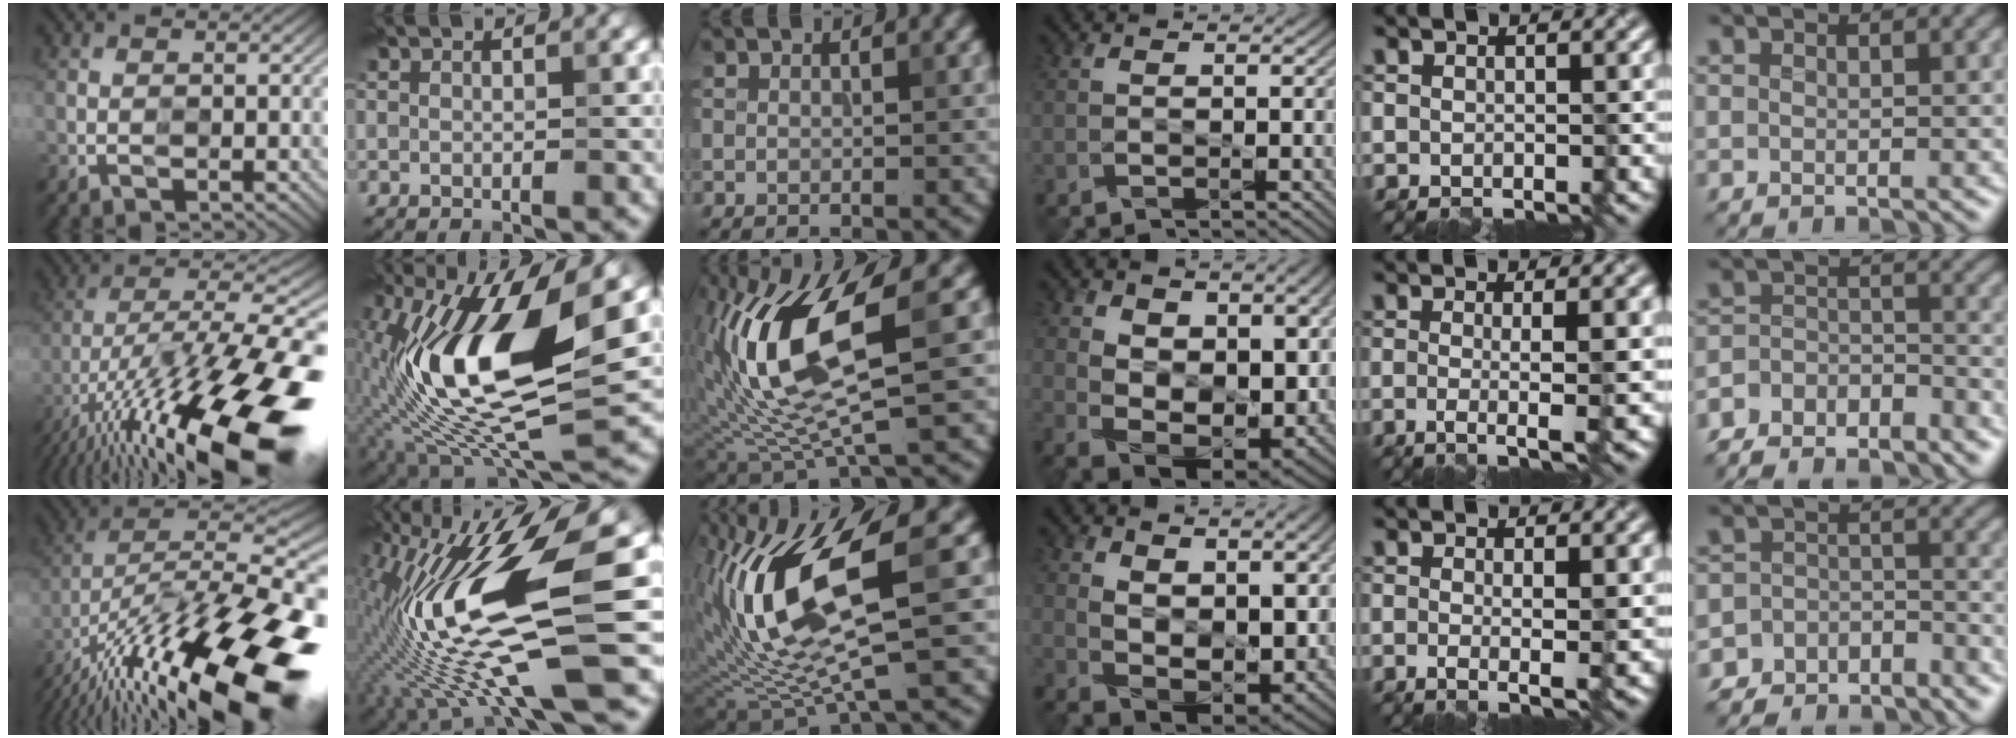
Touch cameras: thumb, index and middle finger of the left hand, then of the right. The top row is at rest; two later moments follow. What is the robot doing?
{"motion": "wipe", "object": "glass cup"}